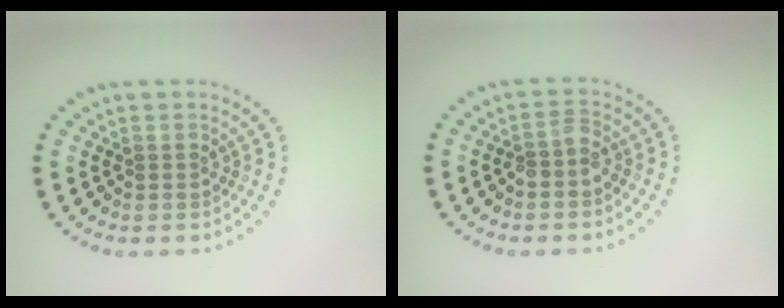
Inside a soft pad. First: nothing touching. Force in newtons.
{"total": 1.5, "press": 1.3, "slide": 0.8}